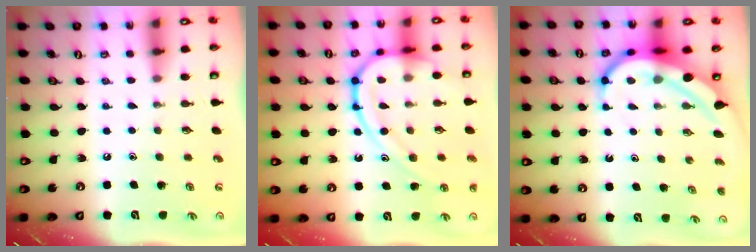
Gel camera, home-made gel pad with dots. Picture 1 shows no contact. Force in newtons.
{"total": 16.5, "press": 16.5, "slide": 0.8}
{"total": 10.3, "press": 10.3, "slide": 1.0}